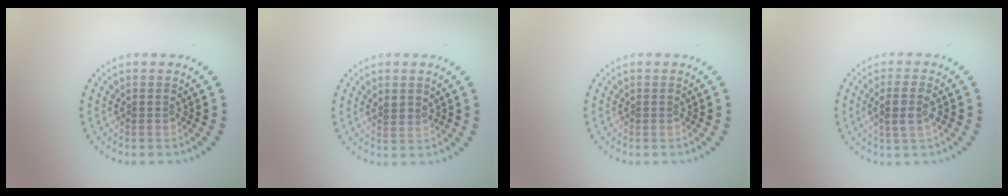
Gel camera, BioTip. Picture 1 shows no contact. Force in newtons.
{"total": 1.1, "press": 0.8, "slide": 0.8}
{"total": 0.0}
{"total": 2.5, "press": 2.2, "slide": 1.0}